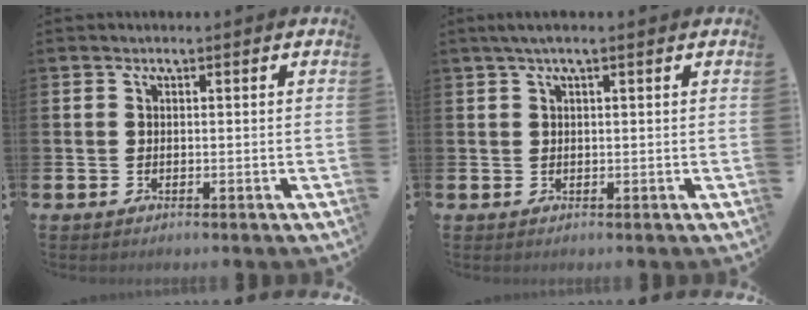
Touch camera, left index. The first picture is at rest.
{"total": 1.7, "force": [1.0, 0.1, 1.4], "torque": [-0.034, 0.008, 0.019]}